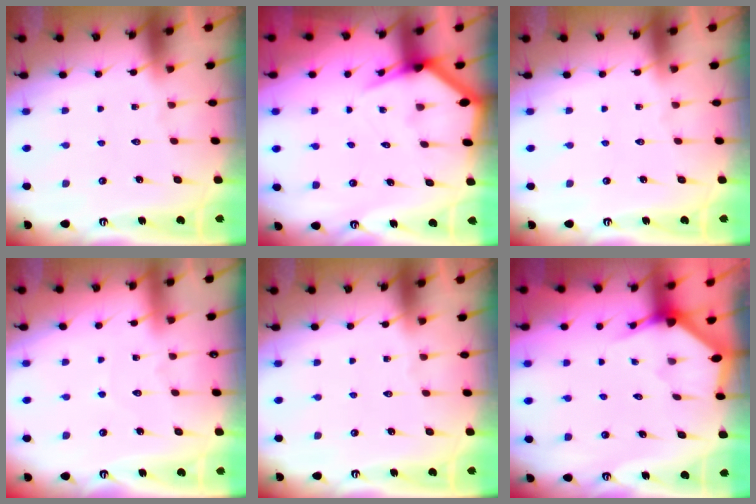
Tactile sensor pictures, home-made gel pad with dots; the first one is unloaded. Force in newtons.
{"total": 4.0, "press": 4.0, "slide": 0.5}
{"total": 0.0}
{"total": 2.5, "press": 2.5, "slide": 0.3}
{"total": 0.0}
{"total": 2.2, "press": 2.2, "slide": 0.2}